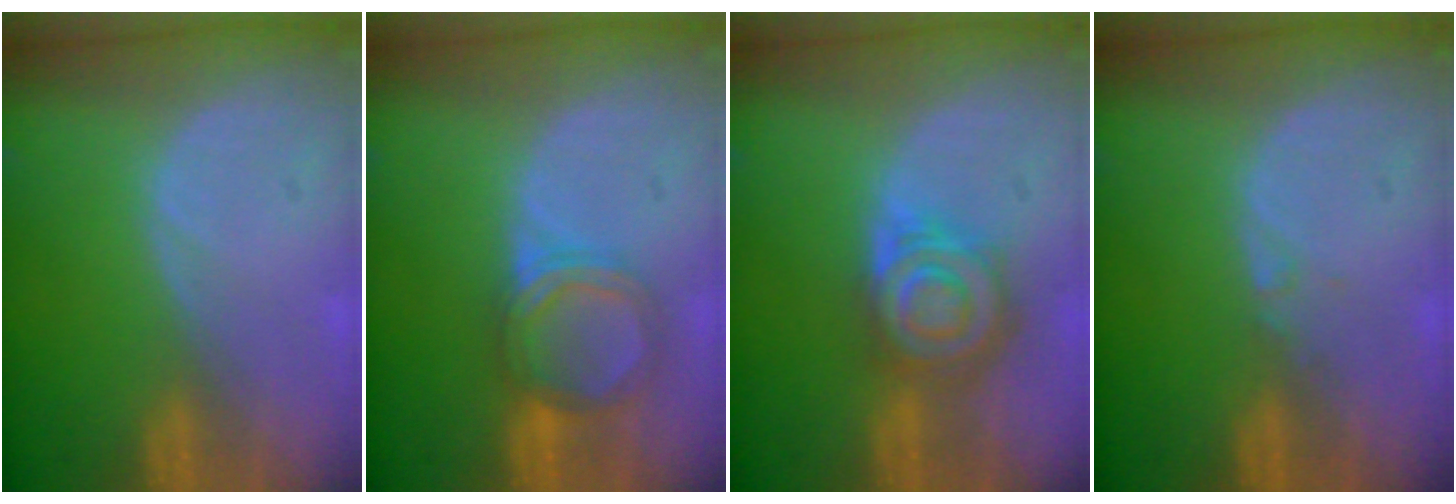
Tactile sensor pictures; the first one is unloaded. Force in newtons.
{"total": 5.4, "press": 5.1, "slide": 1.6}
{"total": 8.1, "press": 7.2, "slide": 3.9}
{"total": 0.6, "press": 0.6, "slide": 0.2}